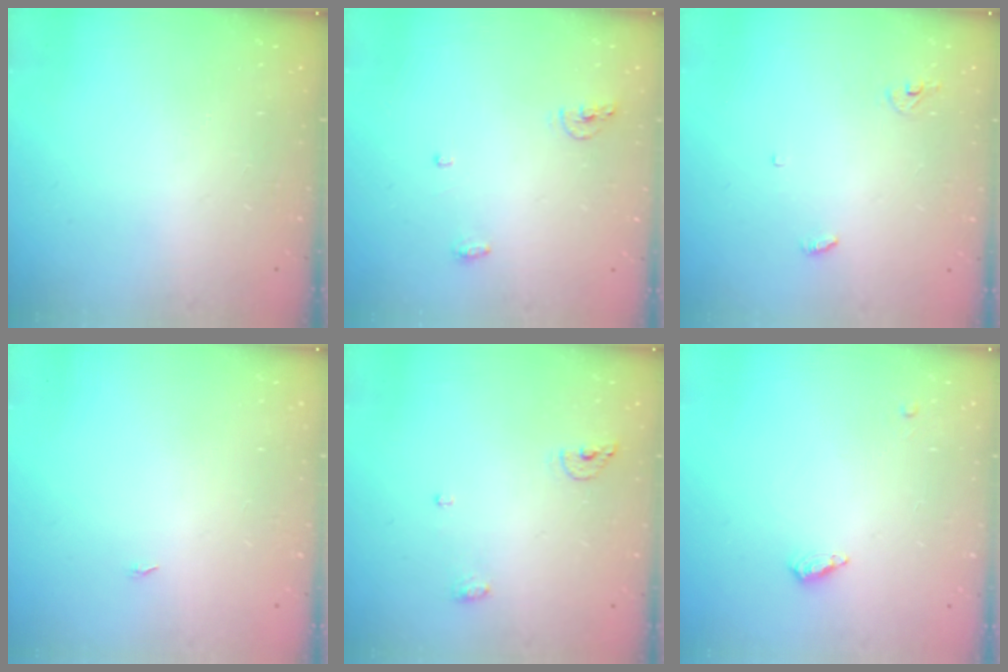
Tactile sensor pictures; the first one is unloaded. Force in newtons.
{"total": 4.8, "press": 4.7, "slide": 0.8}
{"total": 3.1, "press": 3.1, "slide": 0.2}
{"total": 4.0, "press": 1.3, "slide": 3.7}
{"total": 5.7, "press": 5.7, "slide": 1.0}
{"total": 4.2, "press": 4.2, "slide": 0.5}